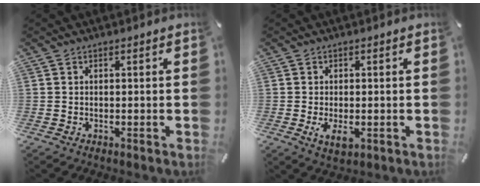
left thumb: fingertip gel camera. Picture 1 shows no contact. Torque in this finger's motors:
{"motor_torque": [0.00, 0.01, 0.16, -0.14, 0.00]}